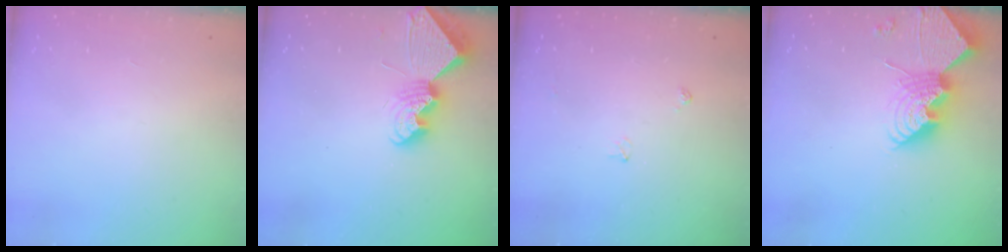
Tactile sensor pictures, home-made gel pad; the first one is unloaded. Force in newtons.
{"total": 8.5, "press": 8.4, "slide": 0.8}
{"total": 3.0, "press": 3.0, "slide": 0.5}
{"total": 14.2, "press": 14.2, "slide": 0.9}